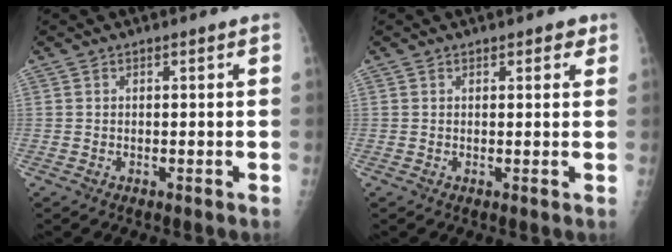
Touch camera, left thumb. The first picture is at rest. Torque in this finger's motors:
{"motor_torque": [-0.10, 0.09, -0.04, 0.04, 0.03]}